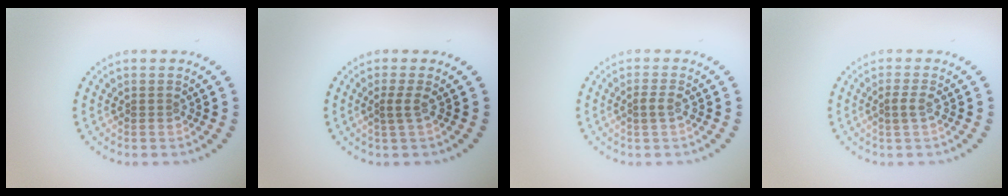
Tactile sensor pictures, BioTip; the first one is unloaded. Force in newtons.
{"total": 1.2, "press": 0.9, "slide": 0.8}
{"total": 1.2, "press": 1.1, "slide": 0.5}
{"total": 1.2, "press": 1.0, "slide": 0.6}